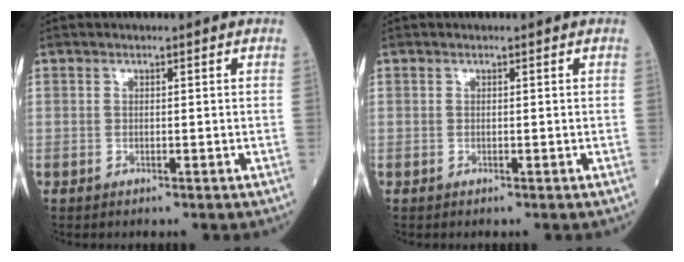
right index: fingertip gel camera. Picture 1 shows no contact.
{"total": 0.0}